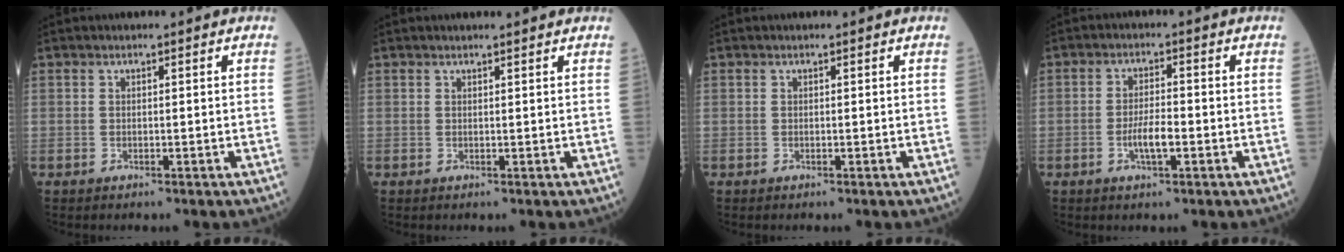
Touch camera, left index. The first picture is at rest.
{"total": 2.3, "force": [2.2, 0.0, 0.7], "torque": [-0.012, 0.009, 0.025]}
{"total": 0.0}
{"total": 4.0, "force": [-1.3, 0.9, 3.6], "torque": [-0.072, 0.001, -0.024]}